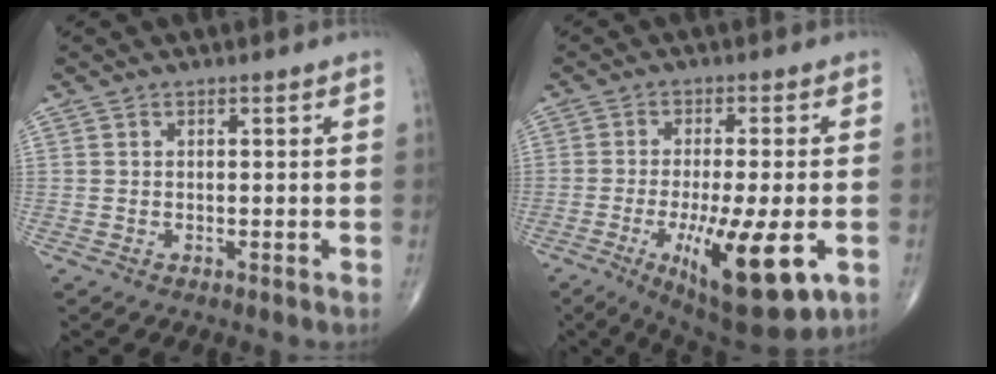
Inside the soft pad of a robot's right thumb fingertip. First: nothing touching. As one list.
[{"total": 16.5, "force": [-5.1, 4.4, 15.0], "torque": [-0.237, -0.015, -0.067]}]